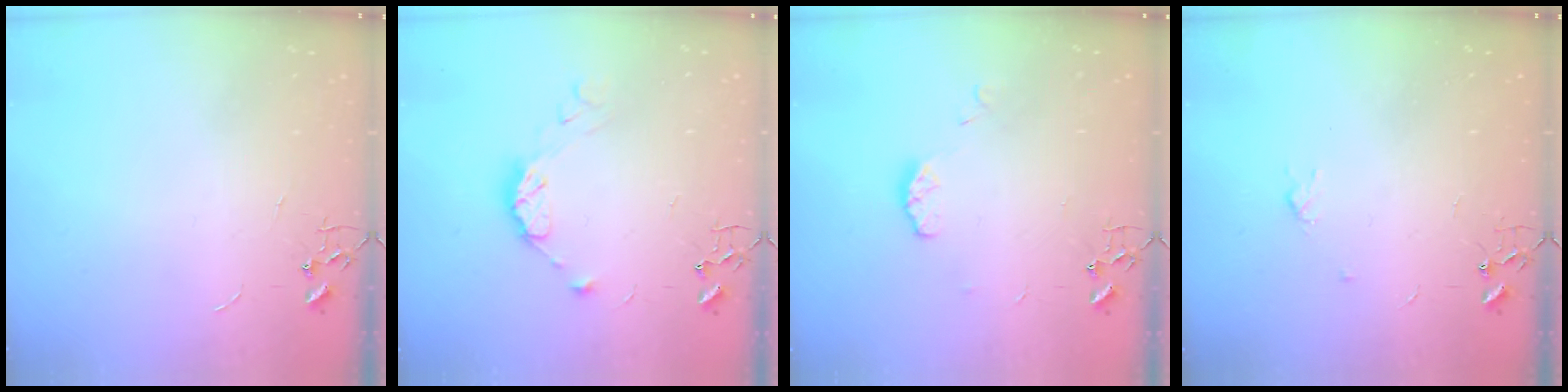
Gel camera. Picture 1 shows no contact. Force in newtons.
{"total": 9.4, "press": 9.4, "slide": 0.8}
{"total": 6.0, "press": 6.0, "slide": 0.5}
{"total": 3.2, "press": 3.1, "slide": 0.6}